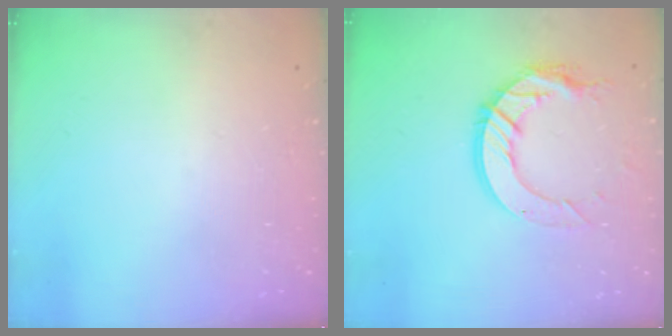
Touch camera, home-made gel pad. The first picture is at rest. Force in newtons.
{"total": 13.6, "press": 13.6, "slide": 1.2}